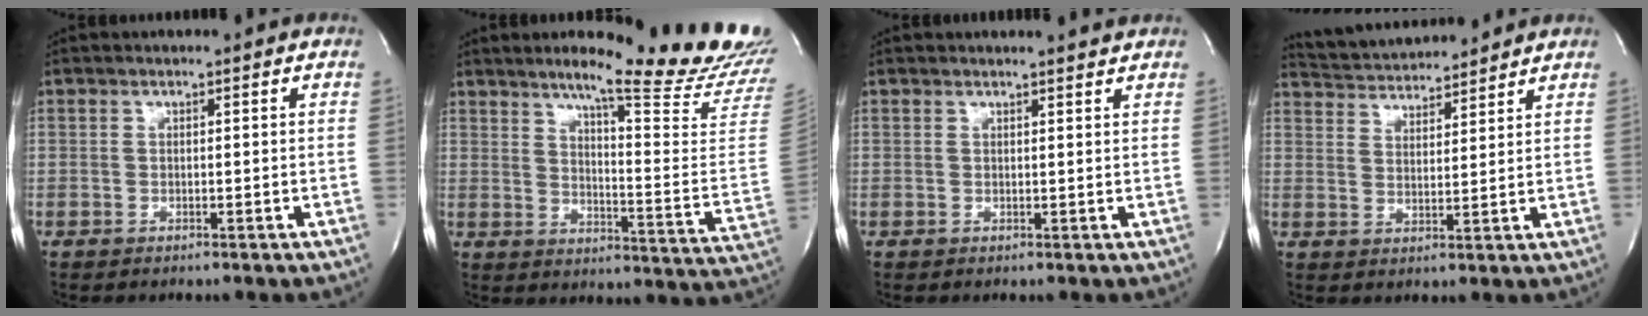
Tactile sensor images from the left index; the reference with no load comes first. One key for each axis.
{"total": 22.2, "fx": 18.8, "fy": -0.5, "fz": 11.9, "tx": -0.168, "ty": -0.102, "tz": 0.231}
{"total": 2.6, "fx": 2.6, "fy": -0.3, "fz": 0.4, "tx": -0.011, "ty": -0.002, "tz": 0.026}
{"total": 10.5, "fx": 10.1, "fy": 1.0, "fz": 2.5, "tx": -0.054, "ty": 0.018, "tz": 0.165}